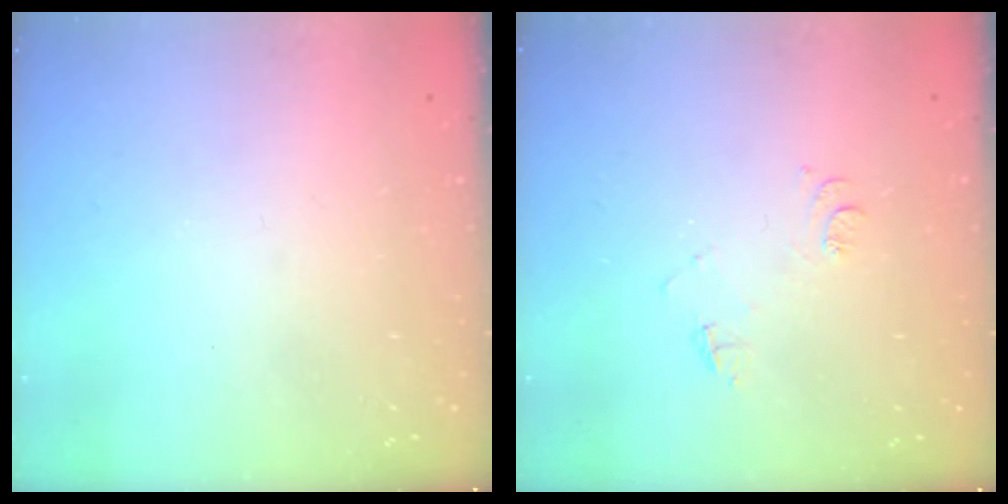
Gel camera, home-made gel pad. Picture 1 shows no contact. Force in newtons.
{"total": 7.2, "press": 7.1, "slide": 0.7}